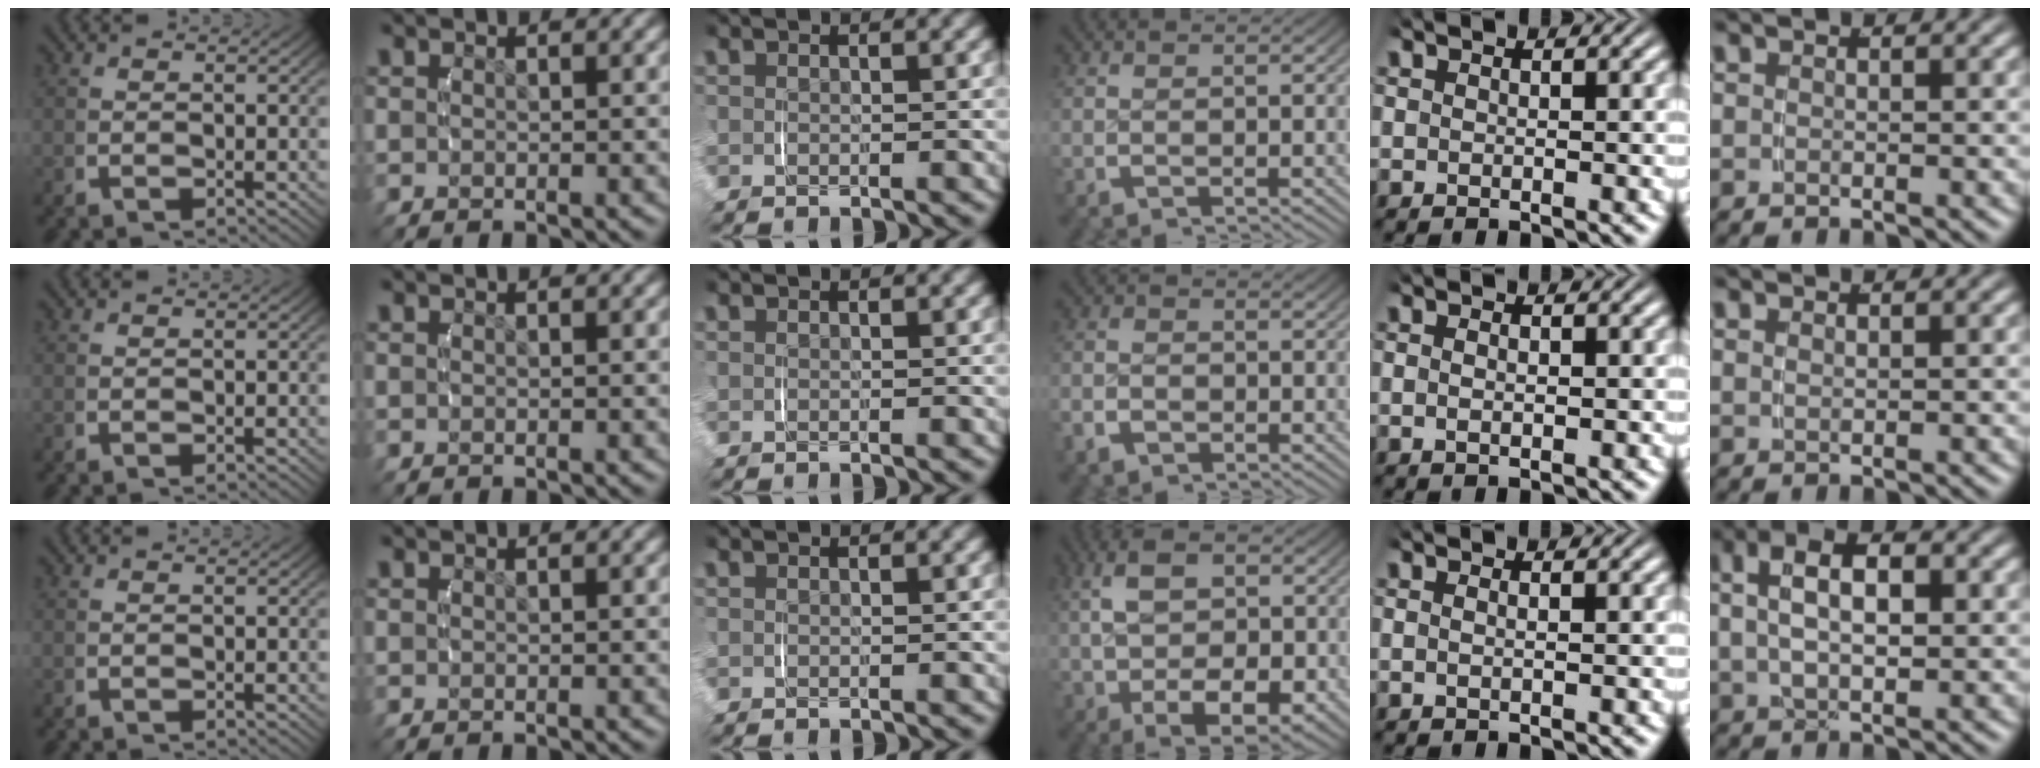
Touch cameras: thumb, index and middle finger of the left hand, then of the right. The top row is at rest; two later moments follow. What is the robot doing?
{"motion": "lift_and_place", "object": "scarf"}